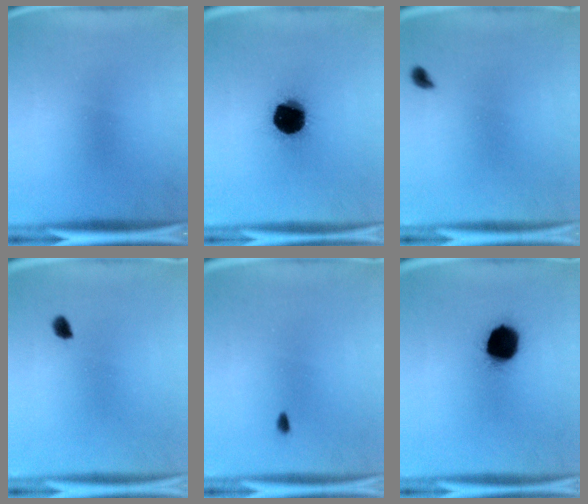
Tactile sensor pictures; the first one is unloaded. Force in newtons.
{"total": 19.0}
{"total": 1.4}
{"total": 1.5}
{"total": 0.6}
{"total": 14.4}